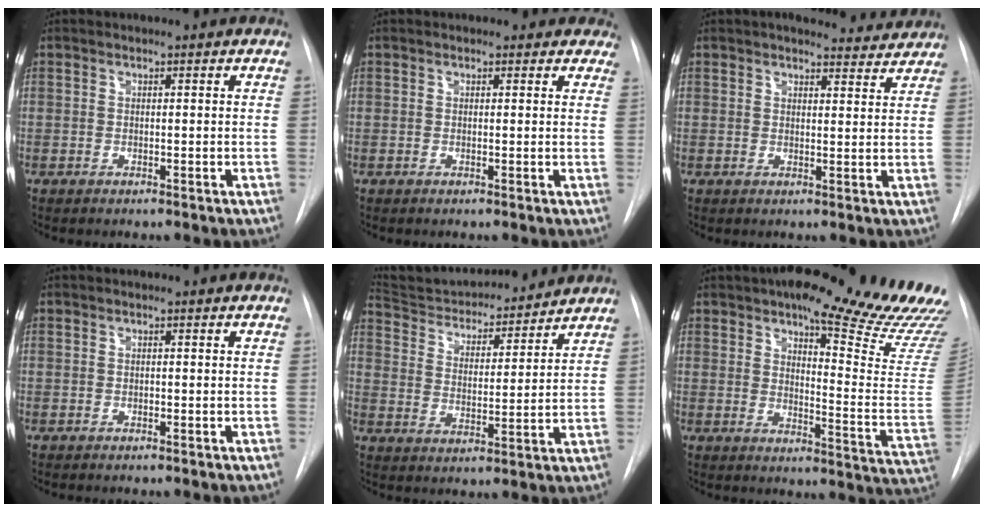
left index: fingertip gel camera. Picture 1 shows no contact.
{"total": 3.8, "force": [3.2, 1.9, 0.2], "torque": [0.020, -0.004, 0.014]}
{"total": 8.0, "force": [7.5, 2.1, 1.7], "torque": [-0.006, -0.004, 0.075]}
{"total": 0.0}
{"total": 16.5, "force": [15.8, 3.2, 3.9], "torque": [-0.059, 0.002, 0.244]}
{"total": 24.0, "force": [19.1, 3.2, 14.2], "torque": [-0.181, -0.058, 0.226]}